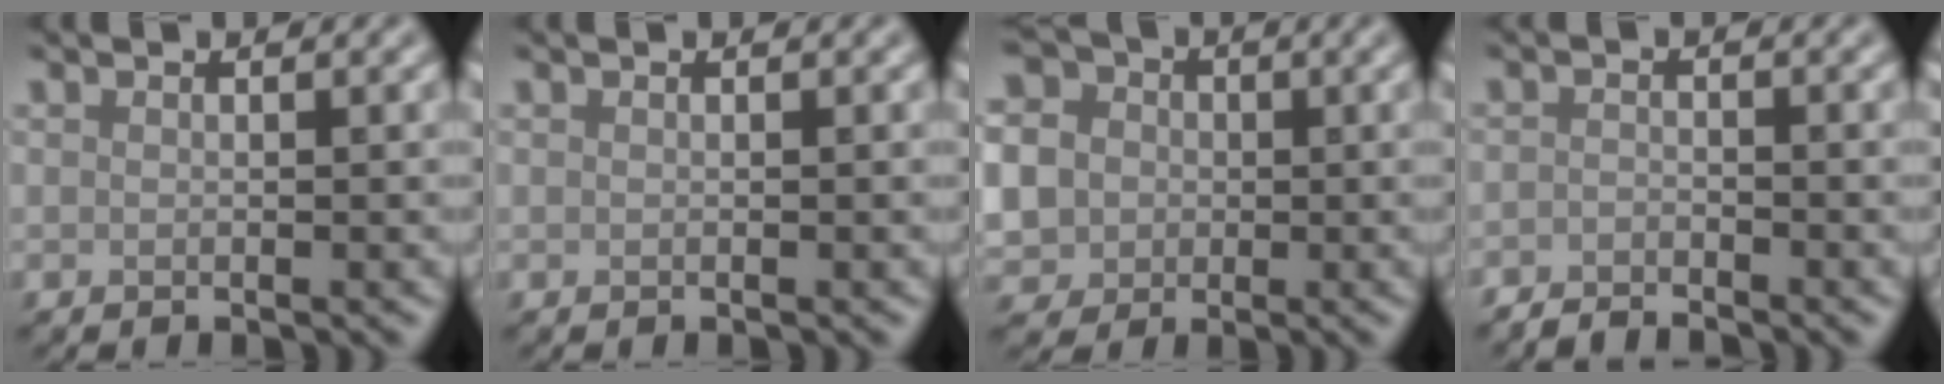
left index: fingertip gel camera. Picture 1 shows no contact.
{"total": 0.0}
{"total": 10.5, "force": [0.3, 9.6, 4.2], "torque": [-0.104, 0.023, -0.025]}
{"total": 1.6, "force": [-1.6, 0.2, 0.3], "torque": [-0.003, 0.001, -0.034]}